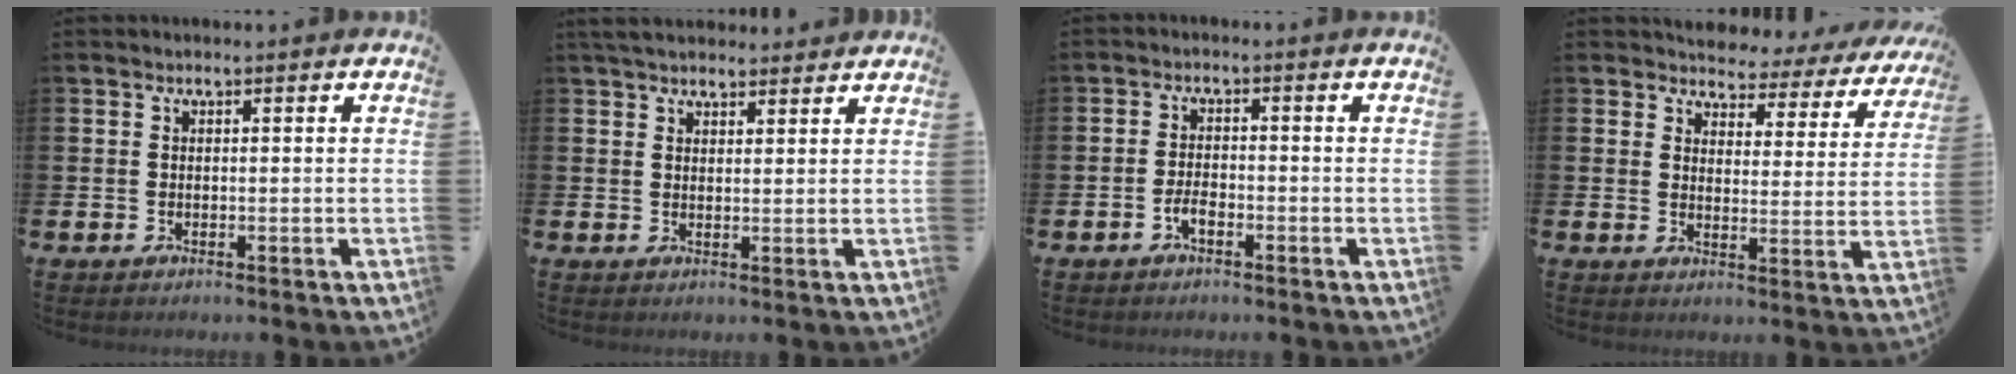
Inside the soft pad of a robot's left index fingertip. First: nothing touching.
{"total": 3.6, "force": [3.4, 1.1, 0.8], "torque": [-0.012, -0.013, 0.062]}
{"total": 2.0, "force": [-1.1, 0.9, 1.5], "torque": [-0.028, 0.002, -0.021]}
{"total": 3.0, "force": [2.7, 1.2, -0.1], "torque": [-0.012, -0.036, 0.037]}